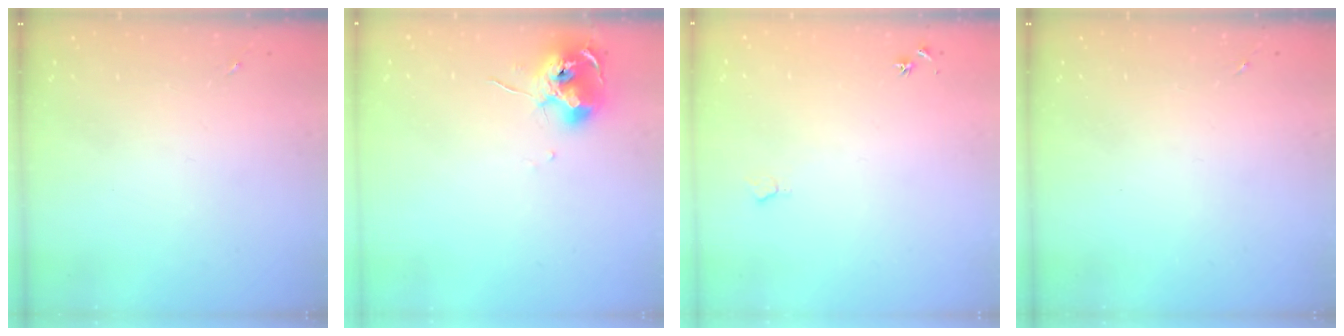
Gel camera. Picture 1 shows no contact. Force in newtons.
{"total": 10.5, "press": 10.4, "slide": 1.0}
{"total": 5.6, "press": 5.5, "slide": 0.7}
{"total": 0.0}